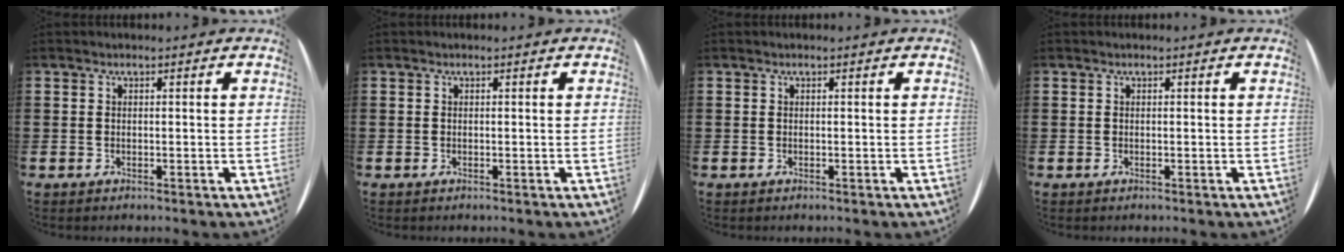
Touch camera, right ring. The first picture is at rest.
{"total": 0.0}
{"total": 0.0}
{"total": 0.0}